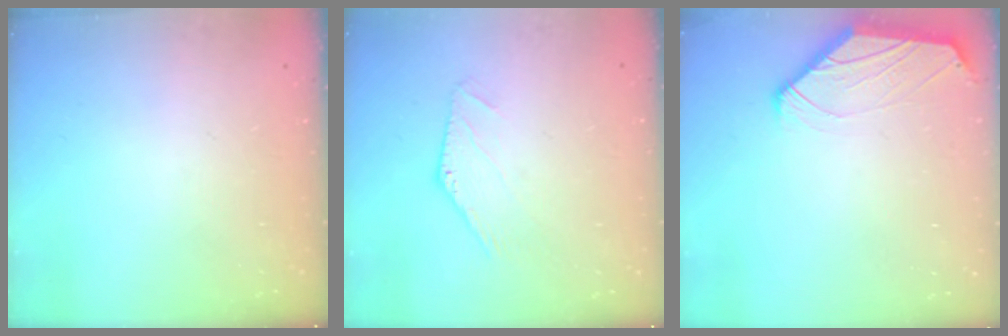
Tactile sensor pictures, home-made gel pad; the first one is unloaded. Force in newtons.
{"total": 0.0}
{"total": 0.6, "press": 0.6, "slide": 0.2}